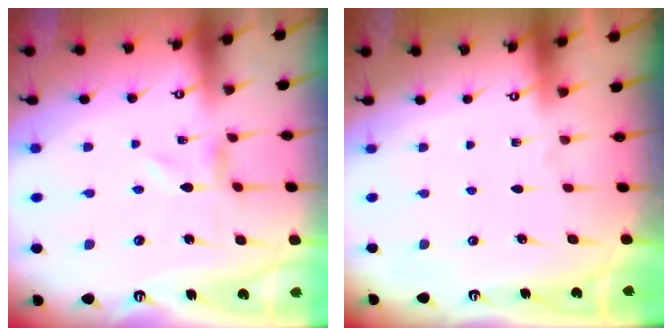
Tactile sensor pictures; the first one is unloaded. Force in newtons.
{"total": 0.0}